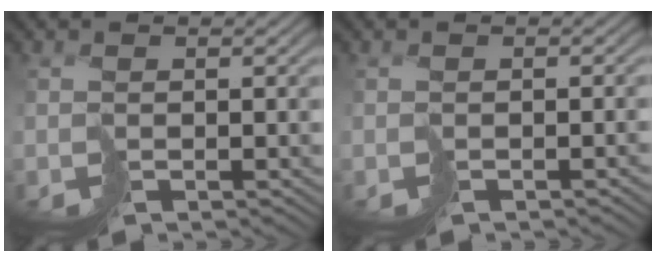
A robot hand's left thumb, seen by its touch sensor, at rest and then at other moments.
{"total": 1.9, "force": [-1.4, 0.8, 1.0], "torque": [-0.007, 0.000, -0.023]}